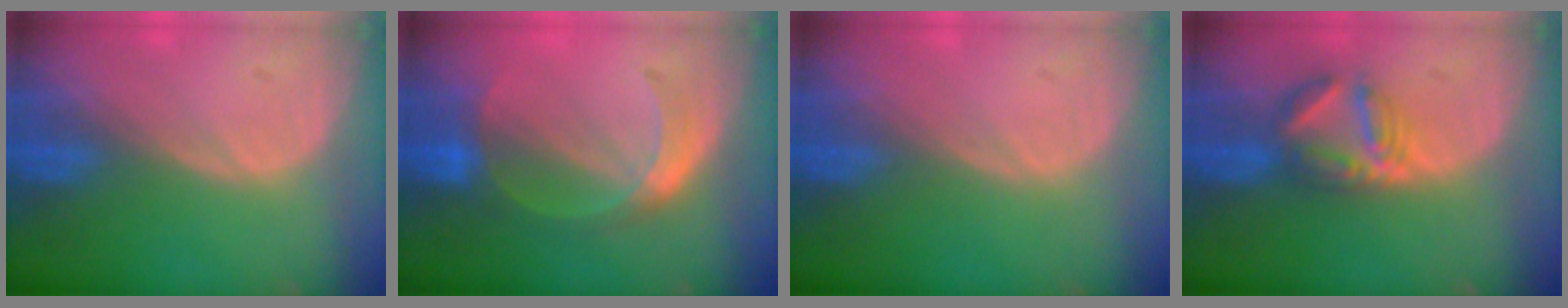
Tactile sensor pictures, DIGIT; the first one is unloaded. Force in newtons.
{"total": 5.5, "press": 5.3, "slide": 1.6}
{"total": 0.0}
{"total": 5.8, "press": 5.6, "slide": 1.3}